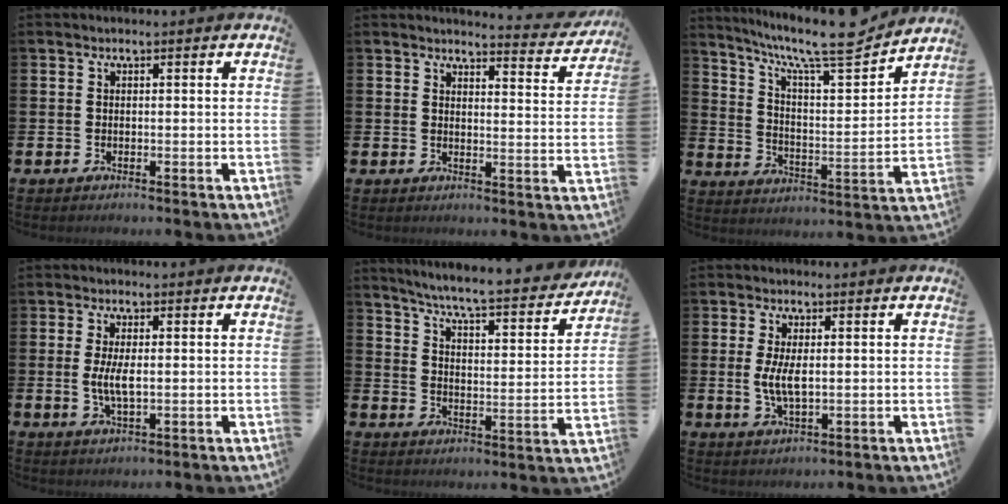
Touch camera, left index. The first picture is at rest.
{"total": 3.6, "force": [3.6, 0.1, 0.3], "torque": [0.004, -0.035, 0.057]}
{"total": 10.6, "force": [9.2, 1.6, 5.1], "torque": [-0.110, -0.064, 0.153]}
{"total": 3.7, "force": [0.2, 1.4, 3.5], "torque": [-0.063, 0.003, 0.002]}
{"total": 6.8, "force": [6.3, 0.2, 2.6], "torque": [-0.070, -0.055, 0.099]}
{"total": 4.3, "force": [0.6, 1.6, 3.9], "torque": [-0.073, 0.004, 0.007]}